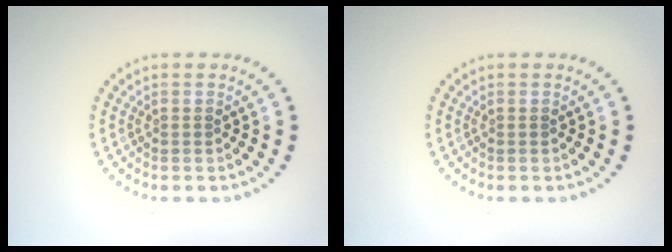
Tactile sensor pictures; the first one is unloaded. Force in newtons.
{"total": 0.0}